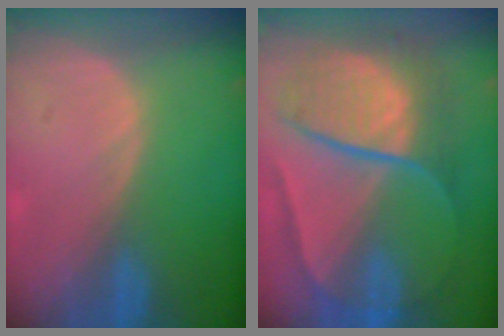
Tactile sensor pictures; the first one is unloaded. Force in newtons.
{"total": 10.8, "press": 10.8, "slide": 1.1}